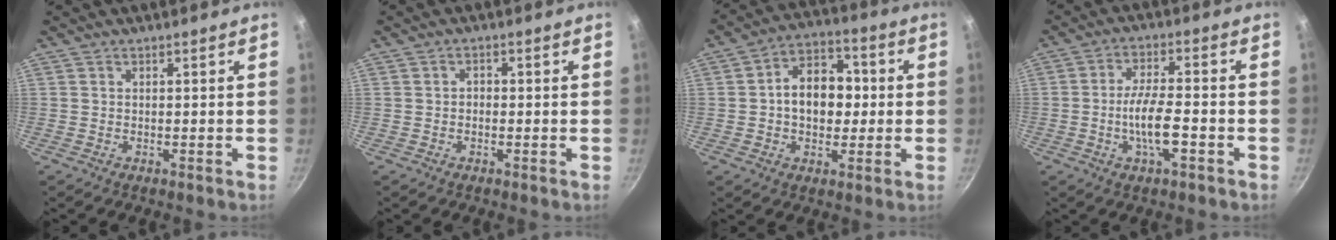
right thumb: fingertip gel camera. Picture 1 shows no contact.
{"total": 1.4, "force": [-0.4, 1.0, 0.8], "torque": [-0.012, 0.008, -0.008]}
{"total": 11.9, "force": [0.2, 8.6, 8.2], "torque": [-0.084, 0.026, -0.010]}
{"total": 8.3, "force": [-2.7, 2.5, 7.4], "torque": [-0.132, 0.019, -0.054]}